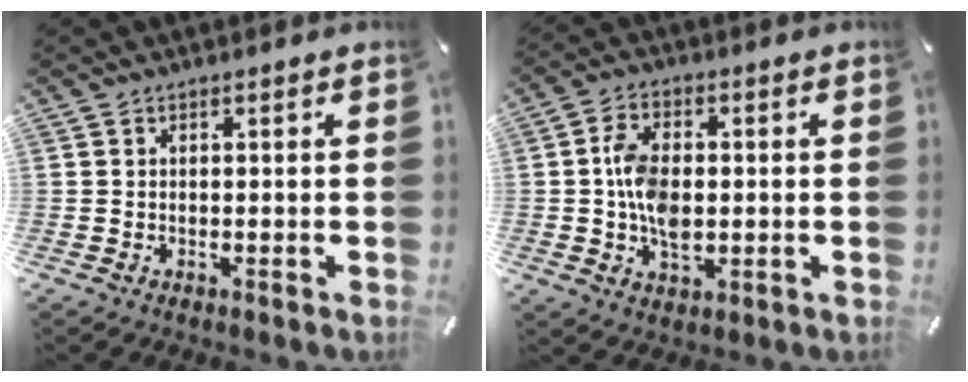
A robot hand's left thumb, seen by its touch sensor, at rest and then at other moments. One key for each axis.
{"total": 9.0, "fx": -0.4, "fy": 5.8, "fz": 6.9, "tx": -0.133, "ty": 0.001, "tz": -0.011}